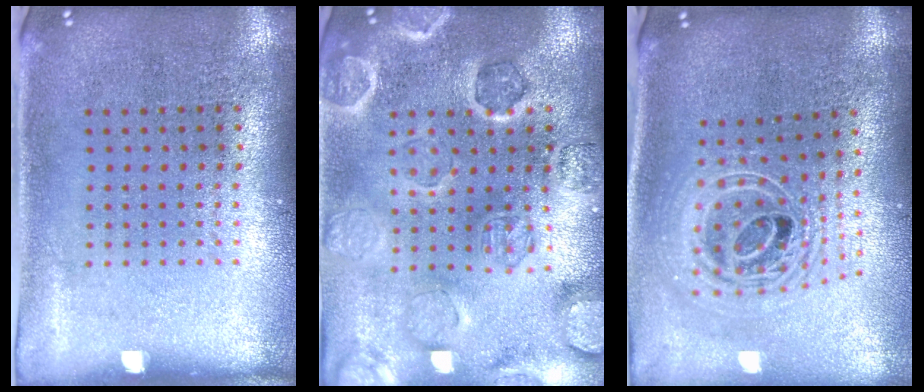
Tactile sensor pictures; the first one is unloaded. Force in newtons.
{"total": 2.6, "press": 2.6, "slide": 0.3}
{"total": 2.4, "press": 1.8, "slide": 1.7}